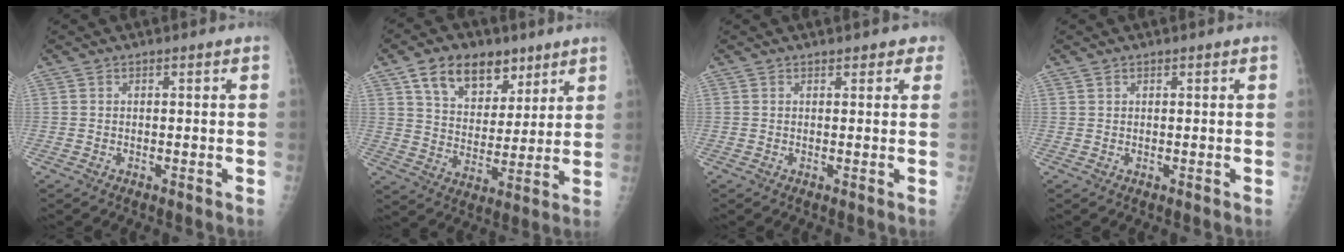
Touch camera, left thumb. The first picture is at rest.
{"total": 13.9, "force": [8.2, 8.9, 6.9], "torque": [-0.078, -0.035, 0.141]}
{"total": 2.2, "force": [1.6, 1.3, 1.0], "torque": [0.013, -0.002, 0.011]}
{"total": 0.6, "force": [0.4, 0.4, 0.1], "torque": [0.002, -0.002, 0.006]}